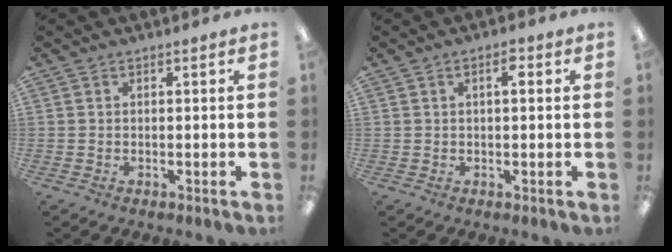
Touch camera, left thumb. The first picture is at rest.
{"total": 2.6, "force": [0.9, 1.0, 2.2], "torque": [-0.029, -0.001, 0.011]}